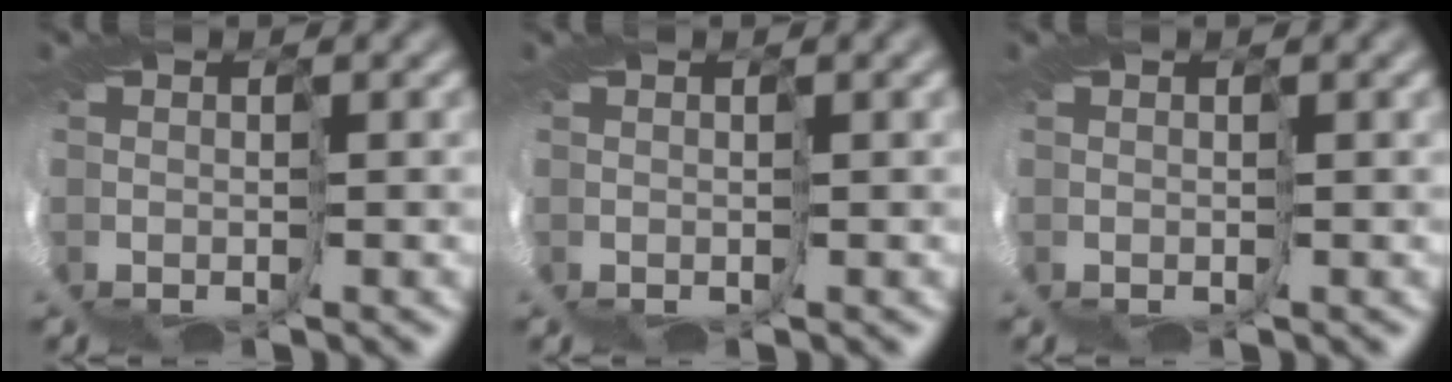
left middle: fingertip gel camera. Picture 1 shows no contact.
{"total": 1.0, "force": [0.4, -0.2, 0.9], "torque": [-0.016, 0.002, 0.013]}
{"total": 0.7, "force": [0.4, -0.4, 0.4], "torque": [-0.006, 0.002, 0.009]}